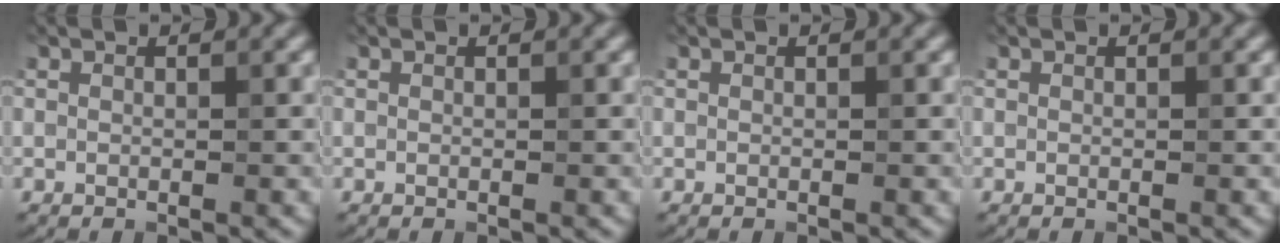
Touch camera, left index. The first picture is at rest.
{"total": 0.0}
{"total": 0.0}
{"total": 0.0}